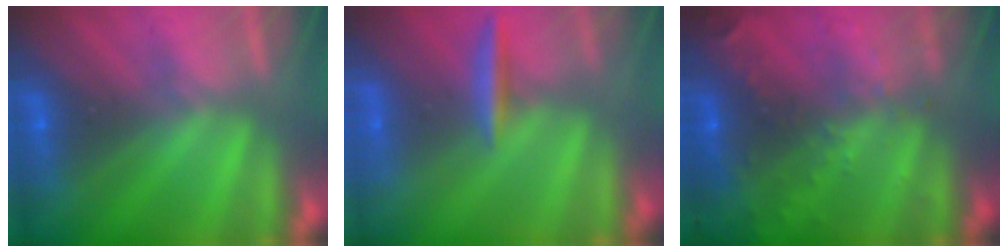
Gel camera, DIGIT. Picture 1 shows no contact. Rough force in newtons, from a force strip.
{"total": 2.9}
{"total": 8.8}